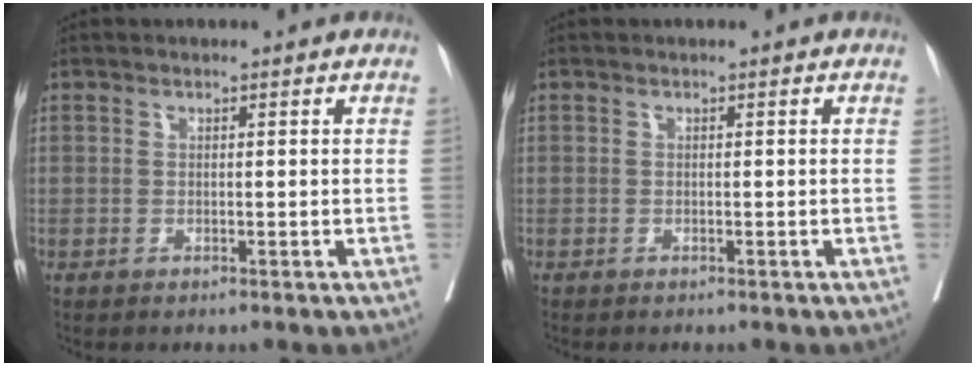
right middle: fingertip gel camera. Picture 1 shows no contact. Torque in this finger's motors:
{"motor_torque": [0.96, -1.18, 0.03, 0.01]}